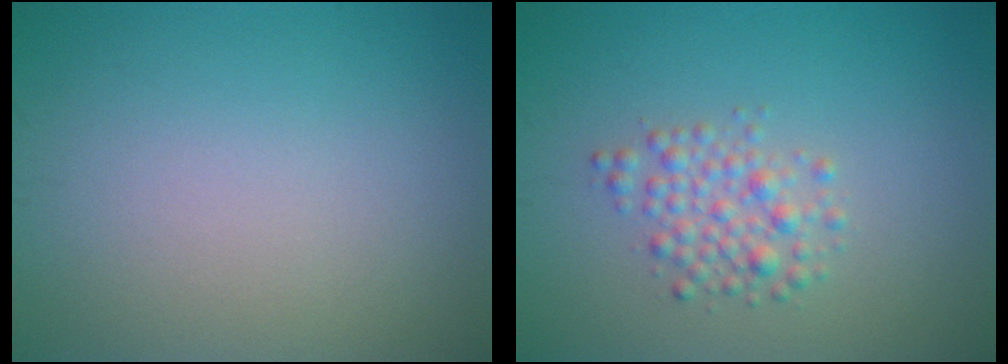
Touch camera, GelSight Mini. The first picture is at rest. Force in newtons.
{"total": 2.6, "press": 2.6, "slide": 0.1}